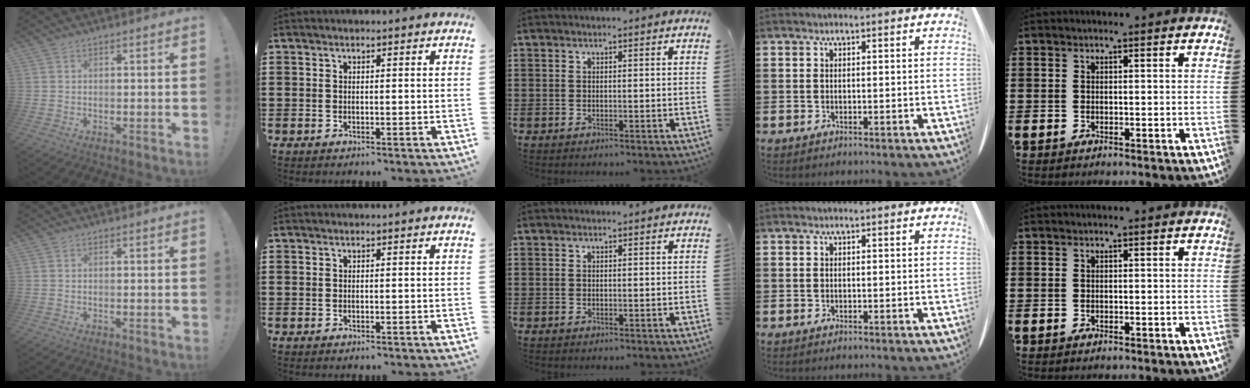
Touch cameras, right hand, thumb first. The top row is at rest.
{}